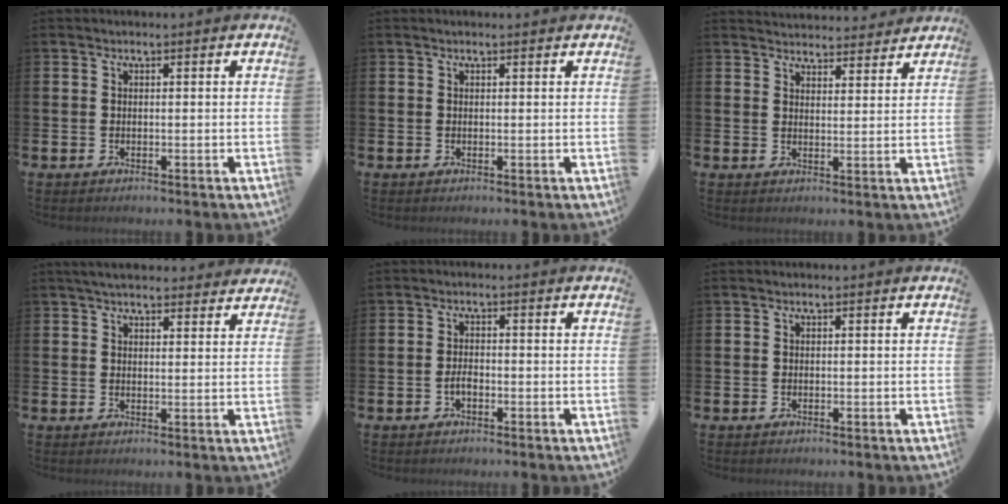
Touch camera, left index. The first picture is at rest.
{"total": 0.0}
{"total": 4.1, "force": [4.0, 0.8, -0.2], "torque": [0.005, -0.027, 0.070]}
{"total": 4.1, "force": [3.9, 0.9, 1.0], "torque": [-0.021, -0.012, 0.072]}
{"total": 1.7, "force": [-0.7, 0.9, 1.3], "torque": [-0.022, 0.001, -0.015]}
{"total": 0.0}